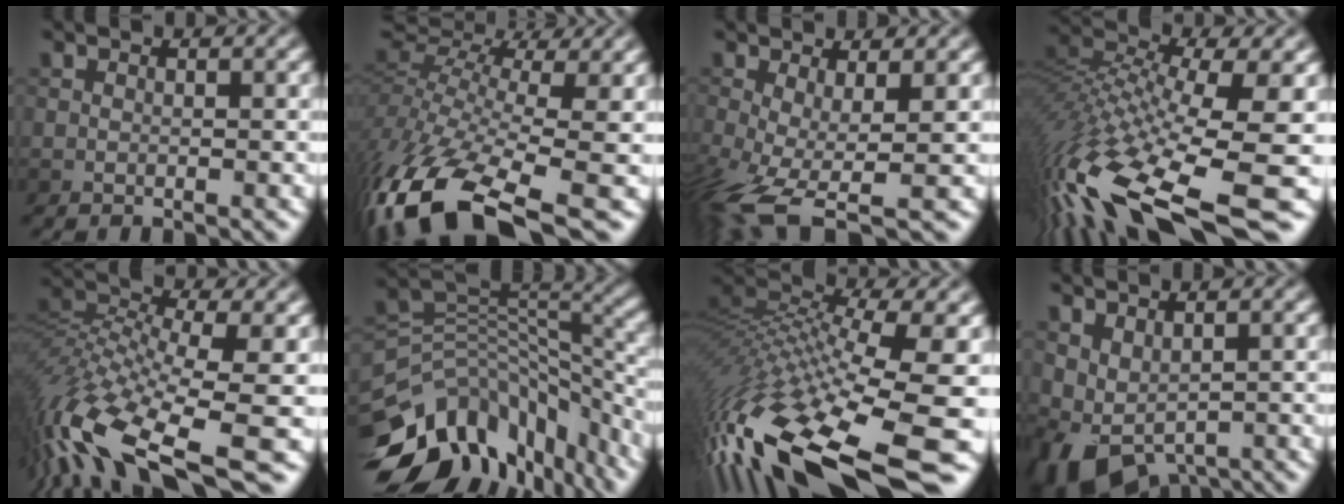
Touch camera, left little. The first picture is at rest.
{"total": 13.4, "force": [-6.7, 5.8, 10.0], "torque": [-0.244, 0.005, -0.116]}
{"total": 6.4, "force": [-2.6, 2.0, 5.5], "torque": [-0.120, -0.024, -0.054]}
{"total": 15.0, "force": [-6.9, 4.5, 12.6], "torque": [-0.271, 0.008, -0.118]}
{"total": 12.6, "force": [-6.3, 4.6, 9.9], "torque": [-0.217, 0.003, -0.112]}
{"total": 13.5, "force": [-8.2, 8.2, 7.0], "torque": [-0.158, 0.003, -0.126]}
{"total": 16.4, "force": [-5.9, 4.7, 14.6], "torque": [-0.306, 0.005, -0.100]}
{"total": 4.4, "force": [0.2, 2.7, 3.5], "torque": [-0.068, -0.012, 0.013]}